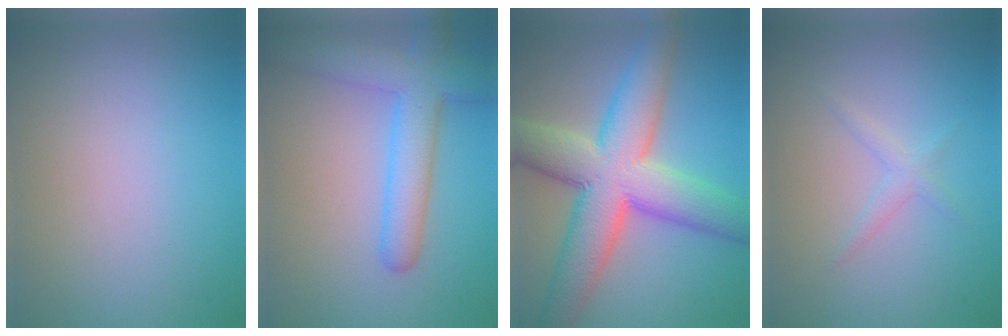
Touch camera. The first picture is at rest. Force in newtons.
{"total": 6.0, "press": 6.0, "slide": 0.2}
{"total": 11.4, "press": 11.4, "slide": 0.4}
{"total": 1.3, "press": 1.3, "slide": 0.0}